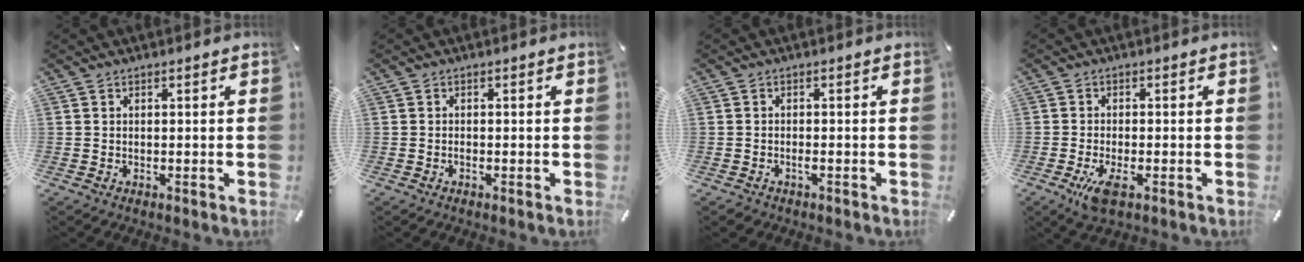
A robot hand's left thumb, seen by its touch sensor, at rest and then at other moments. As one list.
[{"total": 0.7, "force": [-0.4, 0.3, 0.5], "torque": [-0.010, -0.002, -0.008]}, {"total": 1.2, "force": [-0.7, 0.6, 0.8], "torque": [-0.018, 0.002, -0.014]}, {"total": 5.2, "force": [-2.2, 1.6, 4.5], "torque": [-0.087, -0.007, -0.035]}]